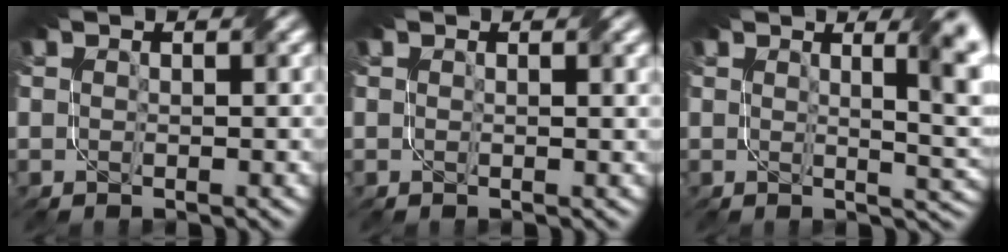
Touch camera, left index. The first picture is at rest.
{"total": 1.1, "force": [0.7, 0.2, 0.9], "torque": [-0.018, 0.001, 0.010]}
{"total": 5.2, "force": [1.9, 1.4, 4.6], "torque": [-0.050, -0.001, 0.030]}